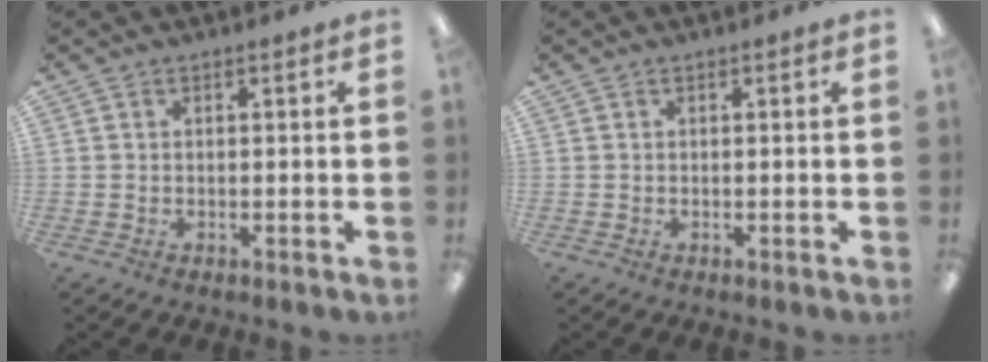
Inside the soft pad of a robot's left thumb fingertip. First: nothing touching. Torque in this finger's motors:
{"motor_torque": [0.00, 0.00, -0.02, -0.02, 0.00]}